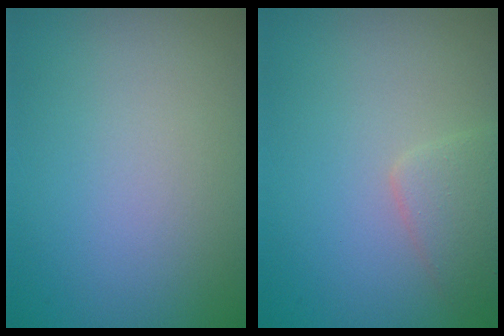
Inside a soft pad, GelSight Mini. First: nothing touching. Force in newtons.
{"total": 2.2, "press": 2.2, "slide": 0.1}